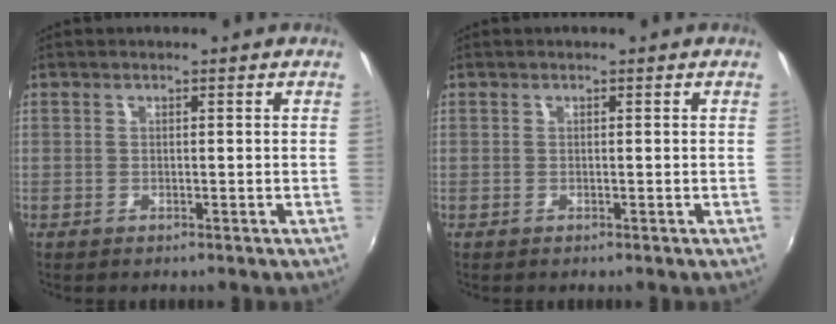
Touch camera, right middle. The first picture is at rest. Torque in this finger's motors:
{"motor_torque": [0.00, 0.00, -0.03, 0.00]}